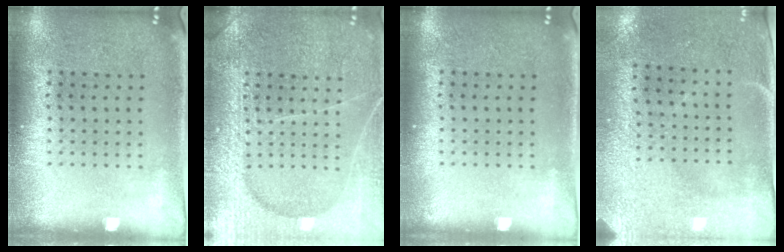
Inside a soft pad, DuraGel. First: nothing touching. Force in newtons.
{"total": 6.7, "press": 6.6, "slide": 0.9}
{"total": 0.0}
{"total": 2.9, "press": 2.4, "slide": 1.6}